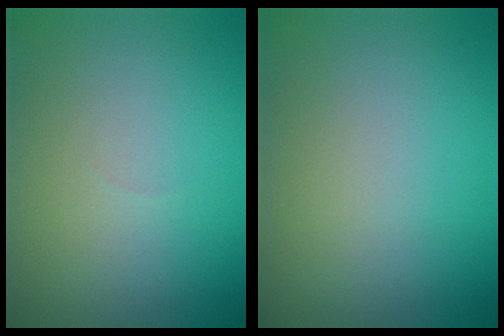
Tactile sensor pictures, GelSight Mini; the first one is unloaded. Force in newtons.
{"total": 0.0}